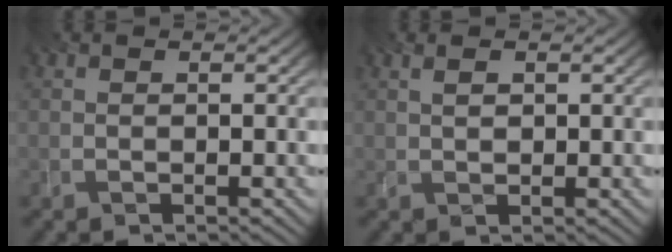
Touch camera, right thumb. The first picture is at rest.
{"total": 1.4, "force": [0.6, 0.8, 1.0], "torque": [-0.024, 0.000, 0.014]}